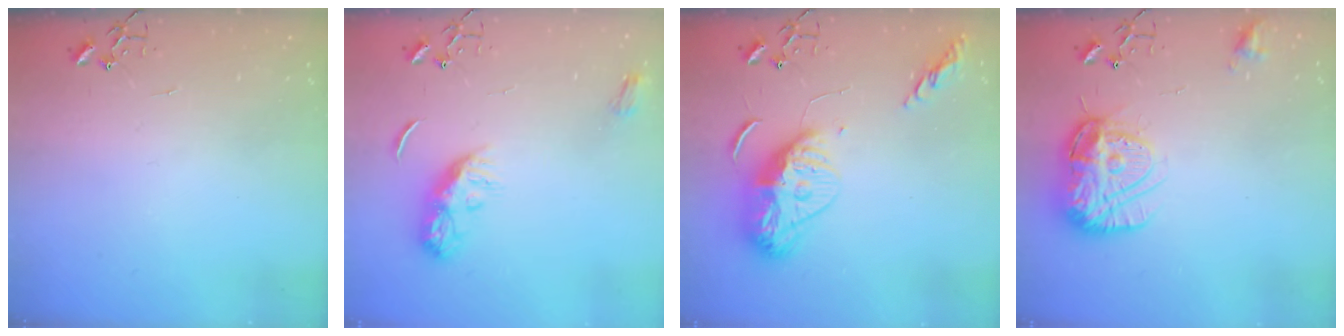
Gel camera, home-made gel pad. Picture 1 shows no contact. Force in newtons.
{"total": 9.0, "press": 9.0, "slide": 0.2}
{"total": 15.2, "press": 15.2, "slide": 1.3}
{"total": 16.8, "press": 16.7, "slide": 1.5}